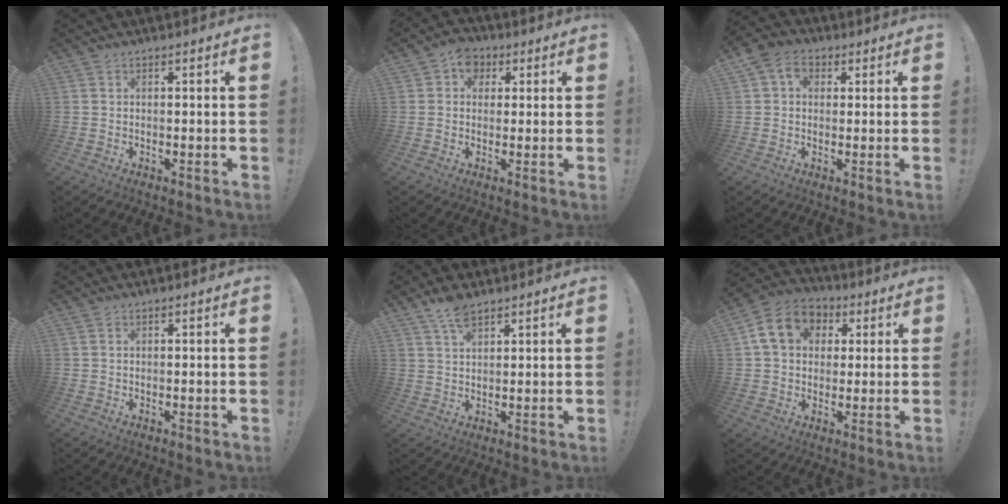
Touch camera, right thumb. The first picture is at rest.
{"total": 6.5, "force": [2.0, 5.6, 2.6], "torque": [-0.033, -0.005, 0.040]}
{"total": 6.3, "force": [1.9, 5.1, 3.3], "torque": [-0.056, 0.006, 0.038]}
{"total": 0.0}
{"total": 6.0, "force": [4.3, 2.4, 3.5], "torque": [-0.056, -0.022, 0.077]}
{"total": 13.3, "force": [4.0, 10.6, 6.9], "torque": [-0.095, -0.002, 0.083]}